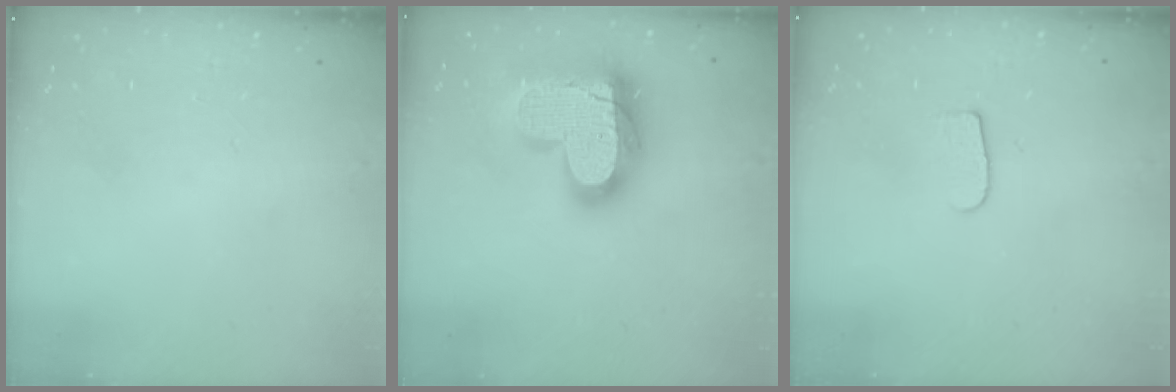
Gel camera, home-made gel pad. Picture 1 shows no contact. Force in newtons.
{"total": 23.4, "press": 23.3, "slide": 1.7}
{"total": 5.8, "press": 5.8, "slide": 0.7}